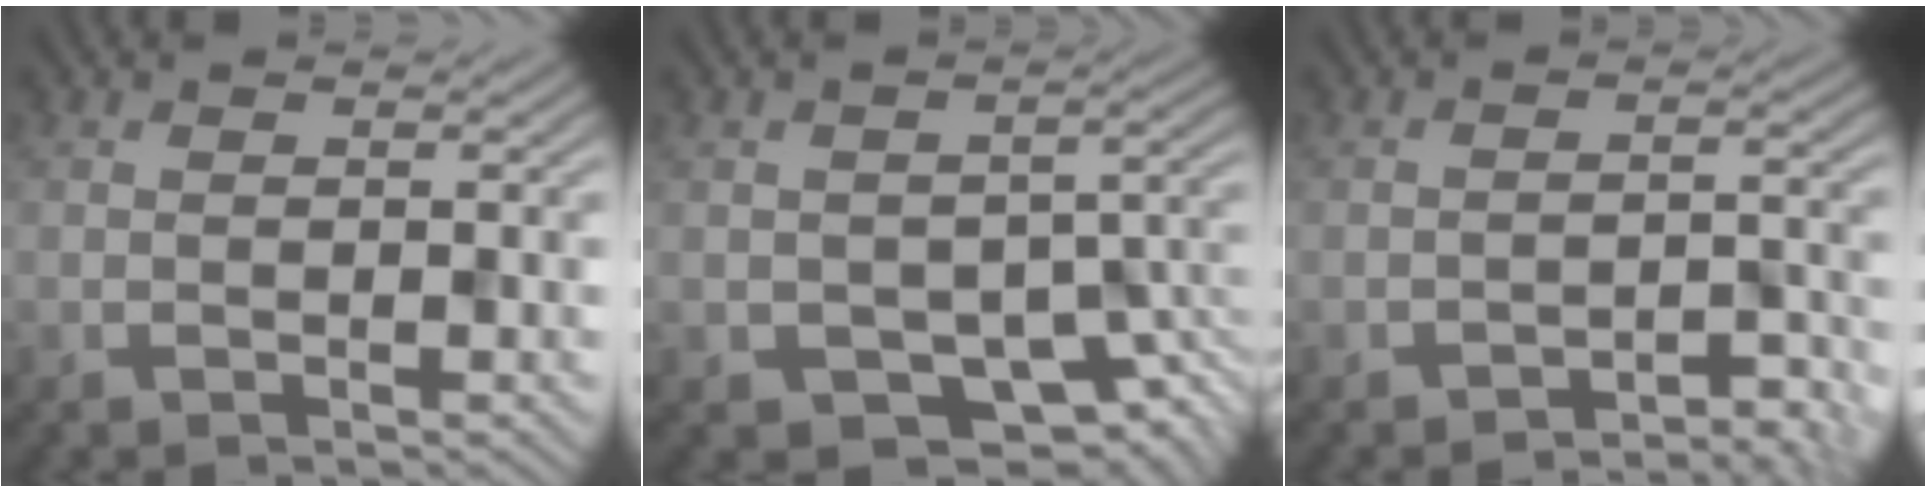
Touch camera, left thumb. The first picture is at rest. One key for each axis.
{"total": 6.9, "fx": -3.9, "fy": 4.3, "fz": 3.9, "tx": -0.055, "ty": -0.029, "tz": -0.046}
{"total": 3.5, "fx": -3.5, "fy": 0.2, "fz": 0.4, "tx": -0.001, "ty": 0.014, "tz": -0.046}